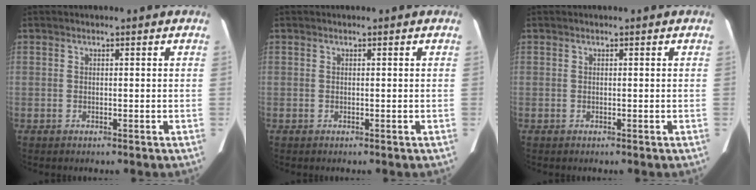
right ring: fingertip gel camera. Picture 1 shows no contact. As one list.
[{"total": 0.0}, {"total": 0.0}]